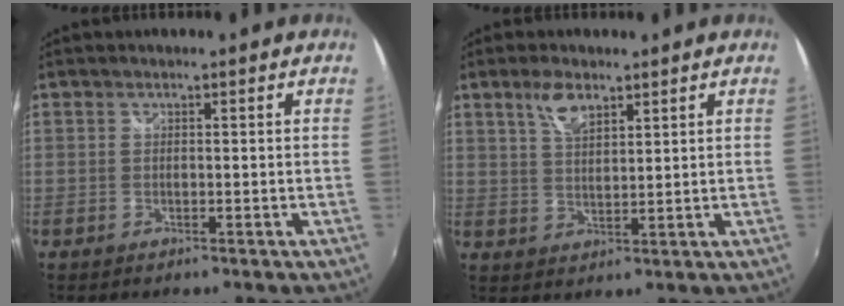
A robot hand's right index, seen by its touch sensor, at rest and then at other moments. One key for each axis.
{"total": 5.2, "fx": 3.3, "fy": 2.0, "fz": 3.4, "tx": -0.062, "ty": 0.004, "tz": 0.062}